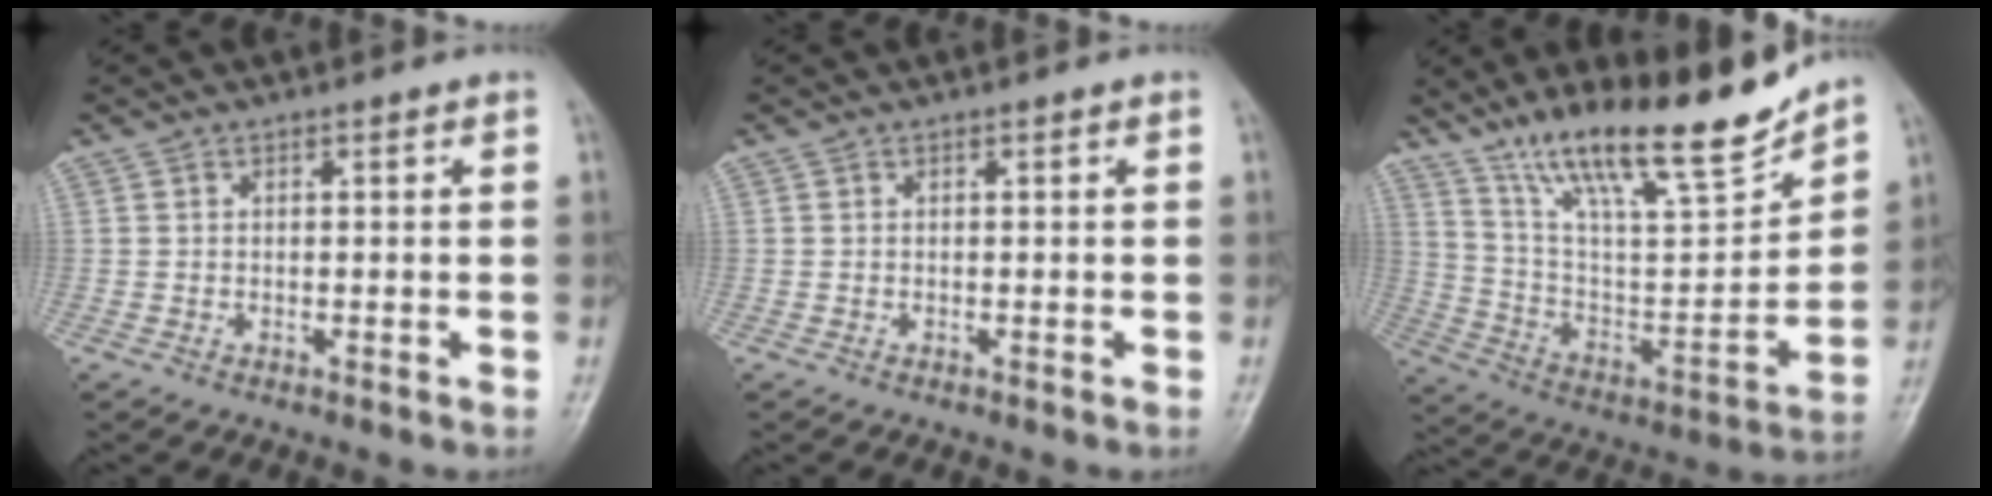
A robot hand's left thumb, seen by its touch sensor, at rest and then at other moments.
{"total": 0.0}
{"total": 22.2, "force": [16.6, 4.9, 13.8], "torque": [-0.199, -0.076, 0.292]}